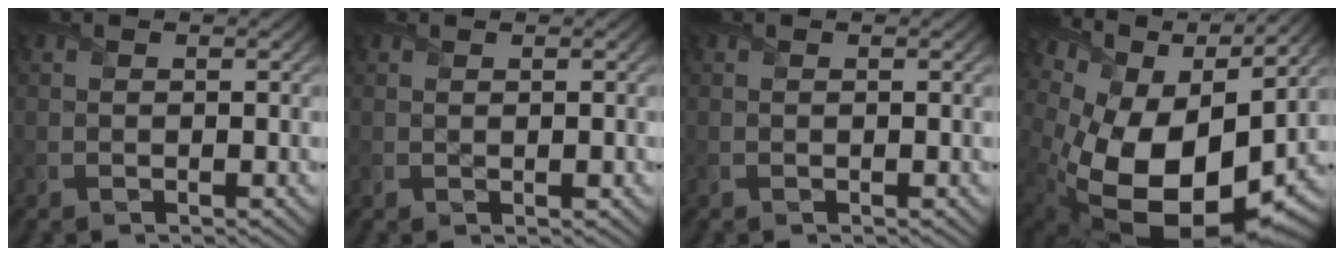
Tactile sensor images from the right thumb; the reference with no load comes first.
{"total": 0.7, "force": [0.2, 0.2, 0.6], "torque": [-0.010, -0.001, 0.005]}
{"total": 0.0}
{"total": 17.6, "force": [1.9, 10.4, 14.0], "torque": [-0.248, -0.039, 0.071]}